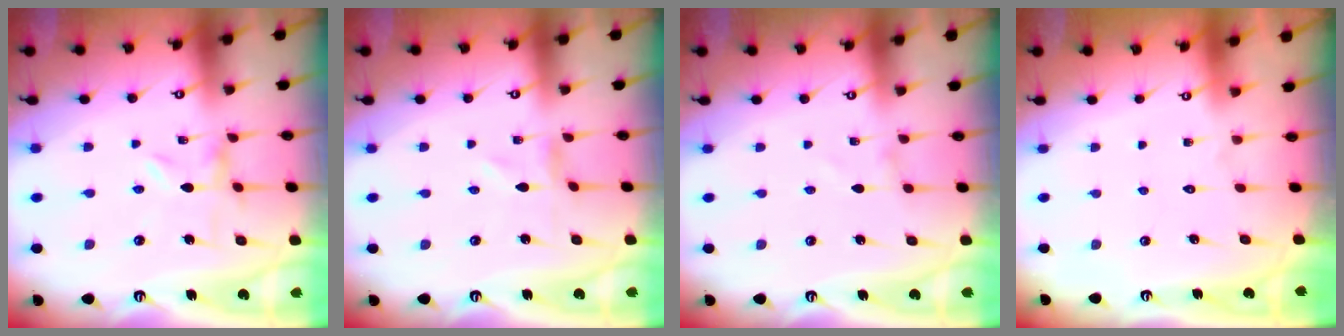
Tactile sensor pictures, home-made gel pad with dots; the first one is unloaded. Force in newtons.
{"total": 1.2, "press": 1.2, "slide": 0.2}
{"total": 1.4, "press": 1.4, "slide": 0.0}
{"total": 1.7, "press": 1.7, "slide": 0.1}